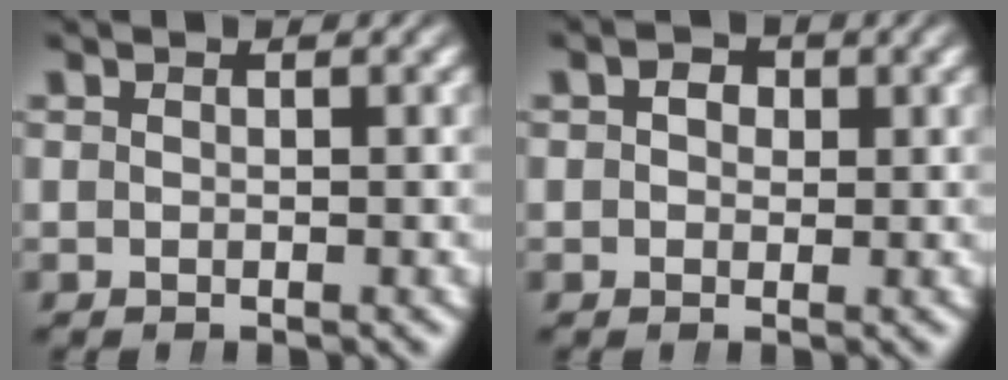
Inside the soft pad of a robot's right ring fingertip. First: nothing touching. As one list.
[{"total": 2.3, "force": [0.3, 1.9, 1.2], "torque": [-0.013, 0.002, 0.005]}]